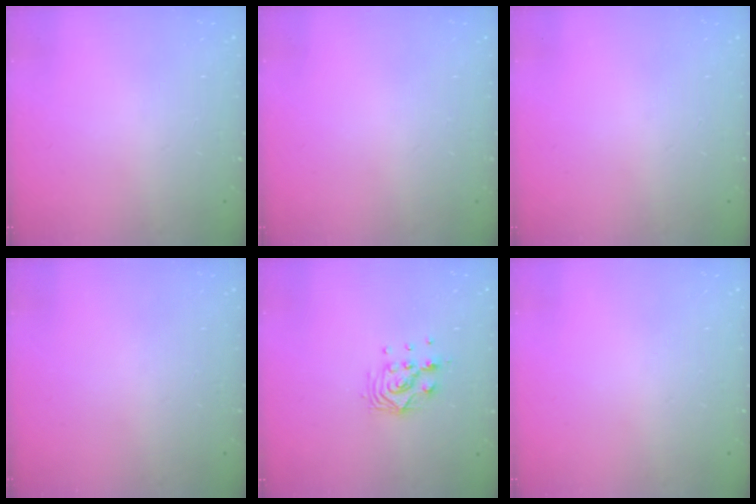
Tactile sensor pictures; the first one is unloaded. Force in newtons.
{"total": 0.0}
{"total": 0.0}
{"total": 0.0}
{"total": 9.2, "press": 9.2, "slide": 0.7}
{"total": 0.0}